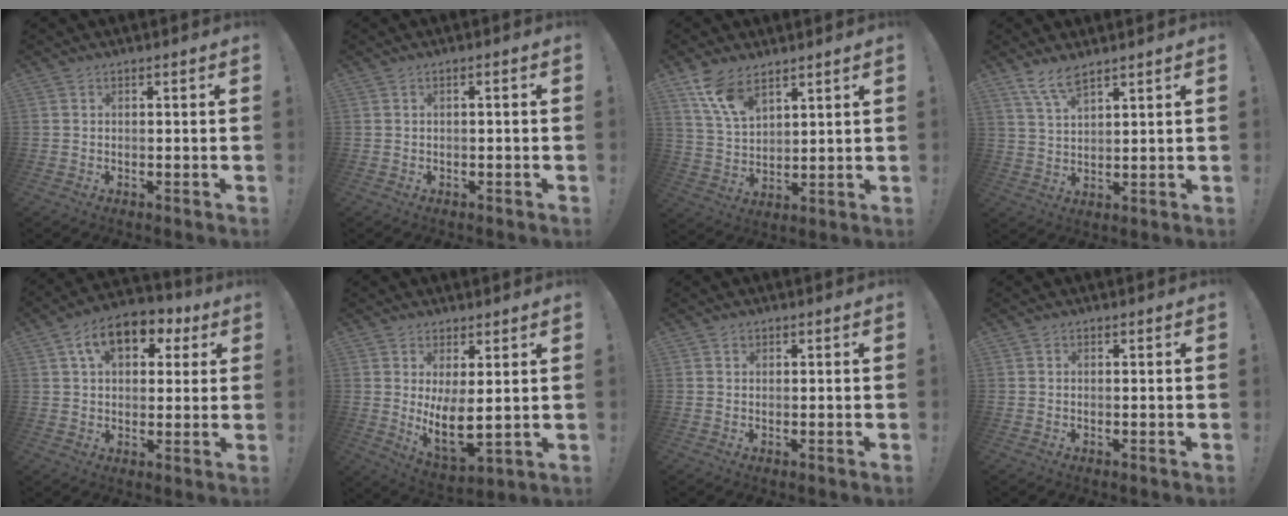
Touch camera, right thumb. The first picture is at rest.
{"total": 1.2, "force": [-0.8, -0.2, 0.8], "torque": [-0.012, 0.000, -0.015]}
{"total": 10.1, "force": [7.1, 4.8, 5.3], "torque": [-0.099, -0.036, 0.138]}
{"total": 6.4, "force": [5.0, 1.6, 3.6], "torque": [-0.072, -0.022, 0.093]}
{"total": 12.6, "force": [5.5, 8.1, 8.0], "torque": [-0.125, -0.012, 0.100]}
{"total": 9.3, "force": [2.4, 4.1, 8.0], "torque": [-0.117, -0.046, 0.051]}
{"total": 0.9, "force": [0.6, 0.6, -0.1], "torque": [0.009, -0.002, 0.010]}
{"total": 0.0}